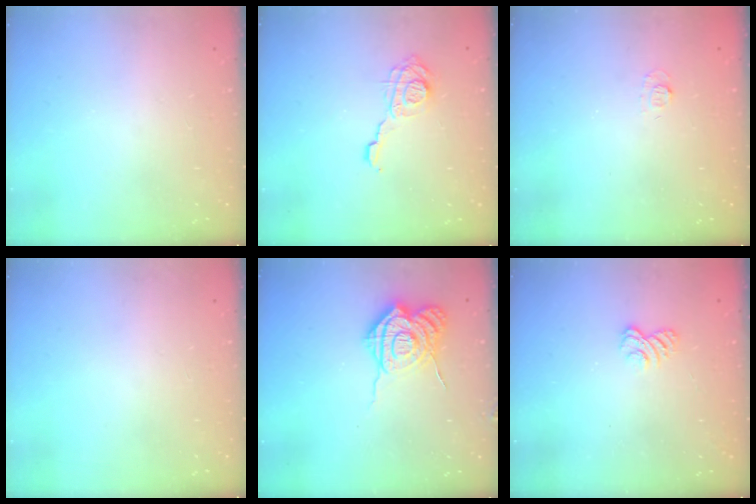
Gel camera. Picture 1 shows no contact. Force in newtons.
{"total": 10.4, "press": 10.4, "slide": 0.9}
{"total": 3.7, "press": 3.6, "slide": 1.0}
{"total": 0.0}
{"total": 13.8, "press": 13.8, "slide": 1.2}
{"total": 2.9, "press": 2.6, "slide": 1.3}